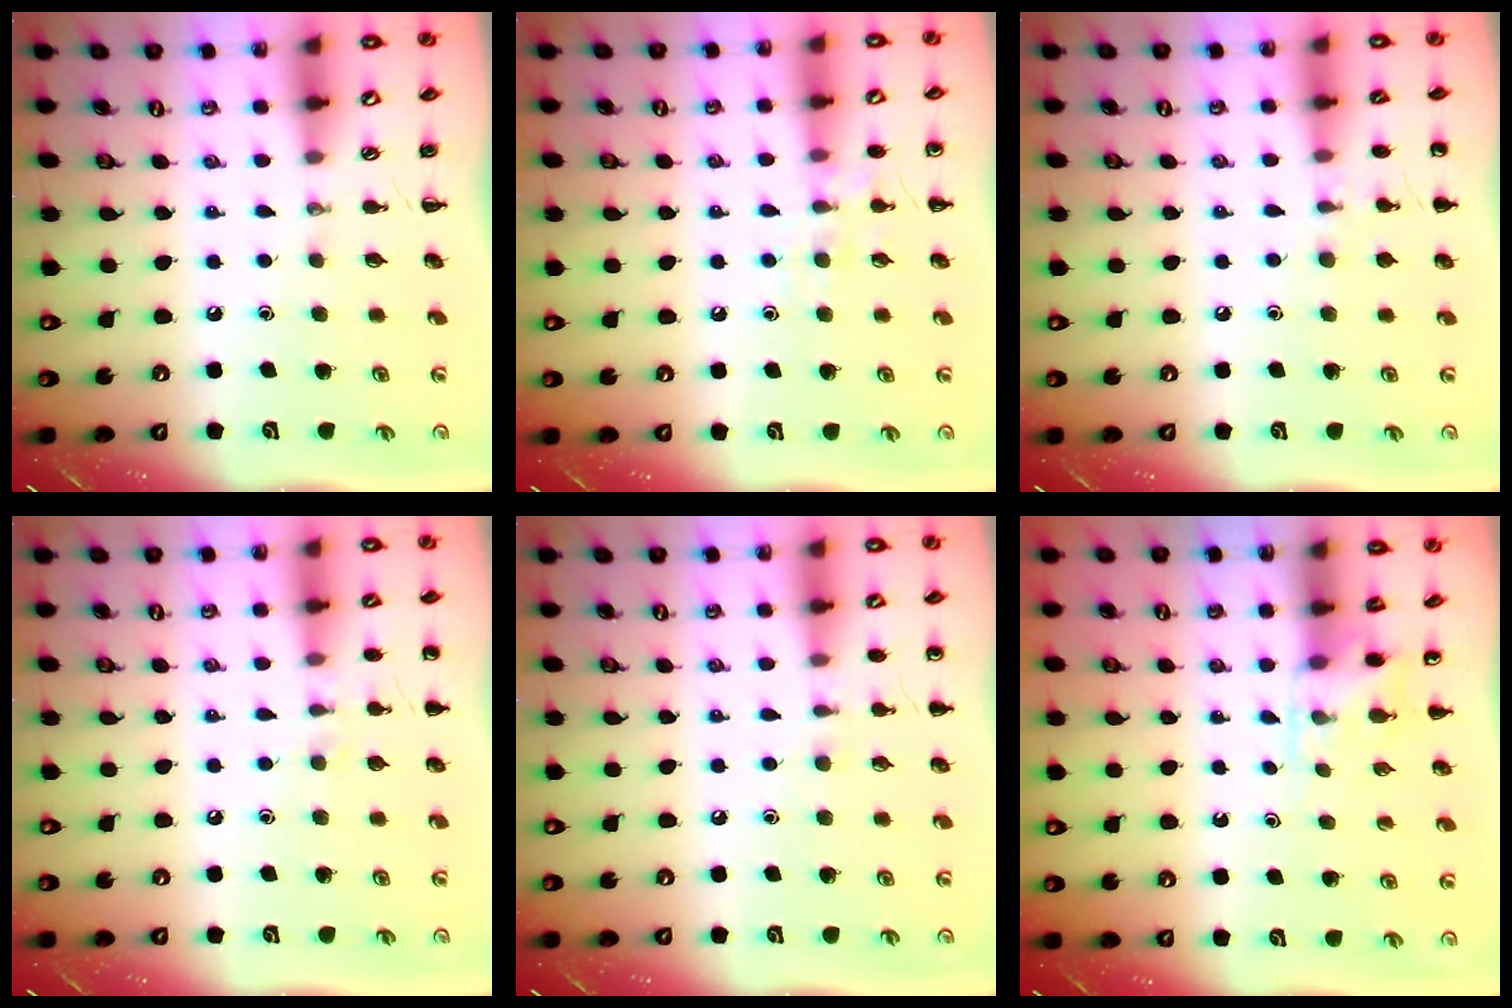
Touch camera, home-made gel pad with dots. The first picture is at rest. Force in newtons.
{"total": 7.4, "press": 7.3, "slide": 1.0}
{"total": 6.5, "press": 6.3, "slide": 1.7}
{"total": 6.2, "press": 6.0, "slide": 1.7}
{"total": 5.7, "press": 5.5, "slide": 1.6}
{"total": 4.2, "press": 3.9, "slide": 1.5}